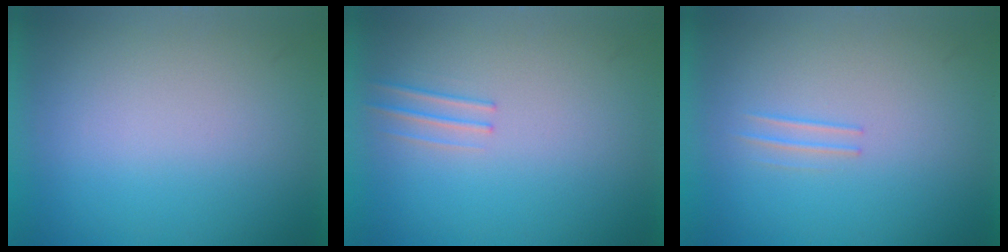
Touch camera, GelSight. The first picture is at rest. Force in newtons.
{"total": 1.1}
{"total": 1.2}